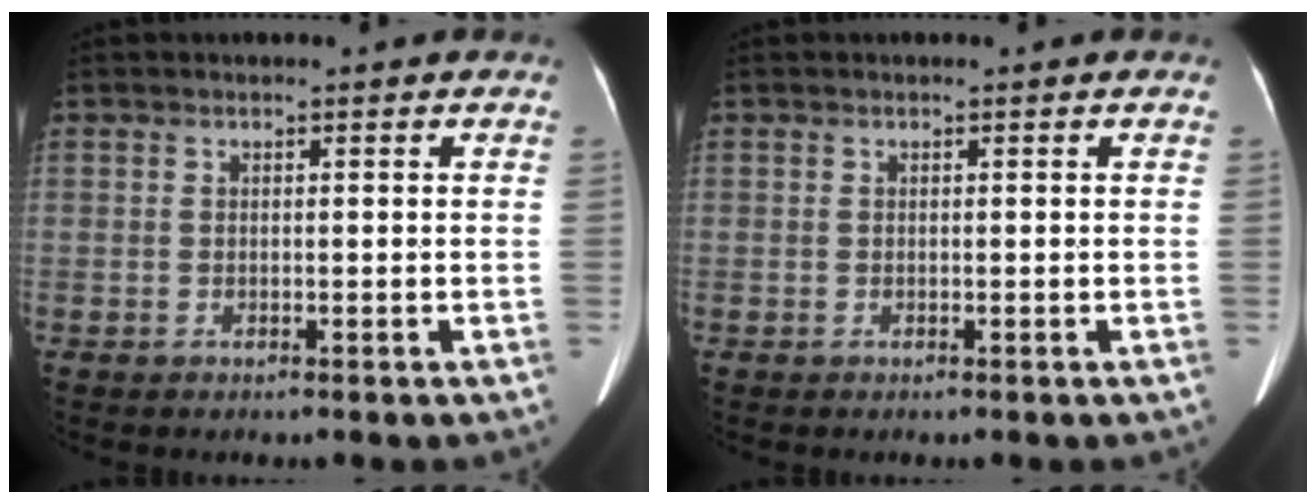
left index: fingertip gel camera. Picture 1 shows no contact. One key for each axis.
{"total": 0.0}